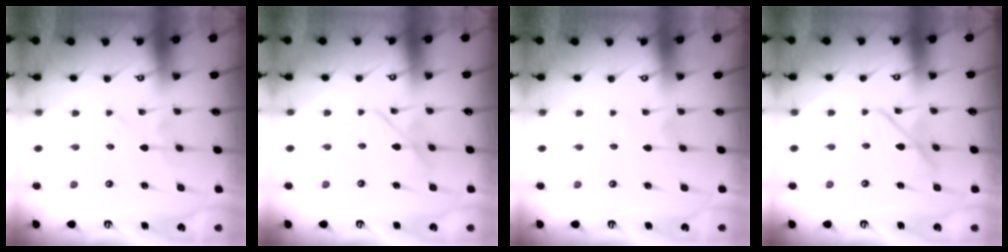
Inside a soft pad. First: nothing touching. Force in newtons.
{"total": 9.0, "press": 9.0, "slide": 0.6}
{"total": 2.1, "press": 2.1, "slide": 0.2}
{"total": 9.9, "press": 9.9, "slide": 0.8}